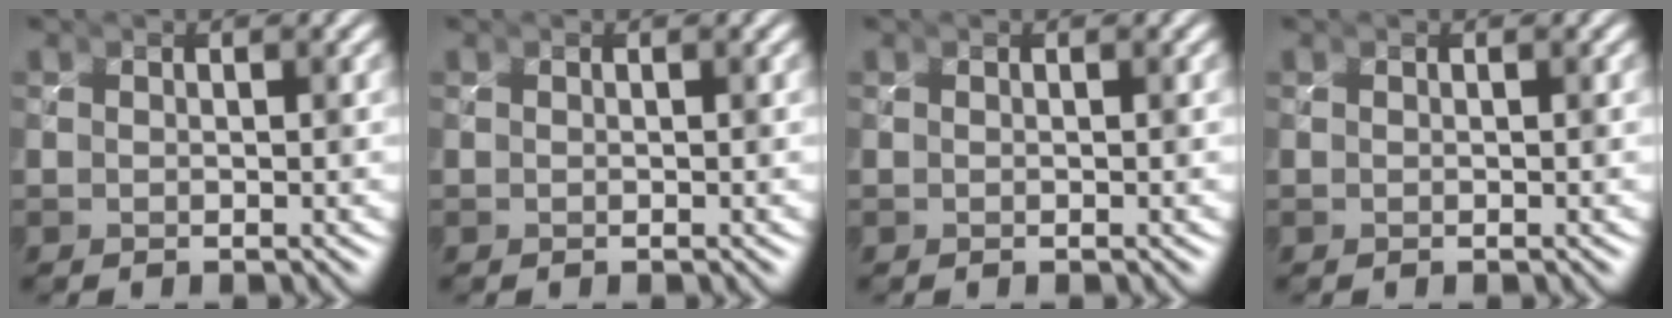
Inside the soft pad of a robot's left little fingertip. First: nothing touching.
{"total": 0.0}
{"total": 0.0}
{"total": 0.0}